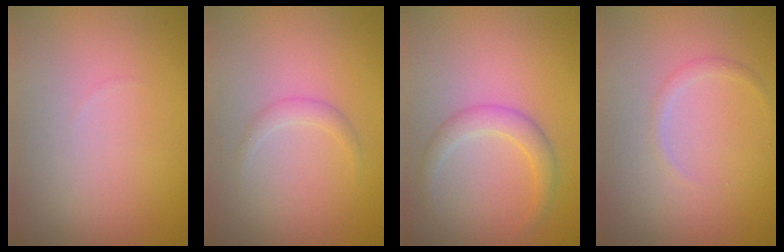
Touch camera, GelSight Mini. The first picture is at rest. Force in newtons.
{"total": 1.1, "press": 1.1, "slide": 0.1}
{"total": 2.2, "press": 2.2, "slide": 0.1}
{"total": 0.8, "press": 0.8, "slide": 0.0}